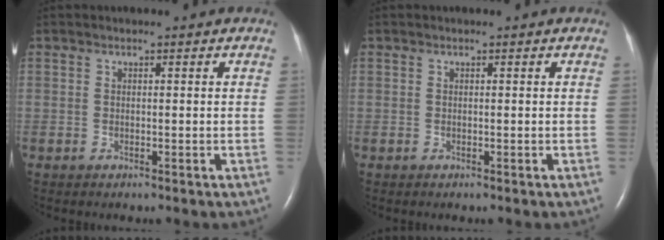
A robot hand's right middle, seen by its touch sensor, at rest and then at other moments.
{"total": 0.0}